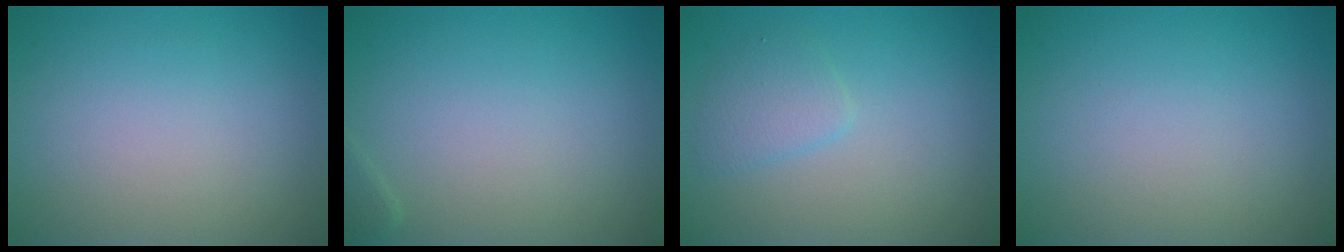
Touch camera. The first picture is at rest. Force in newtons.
{"total": 0.7, "press": 0.7, "slide": 0.0}
{"total": 1.9, "press": 1.9, "slide": 0.0}
{"total": 0.0}